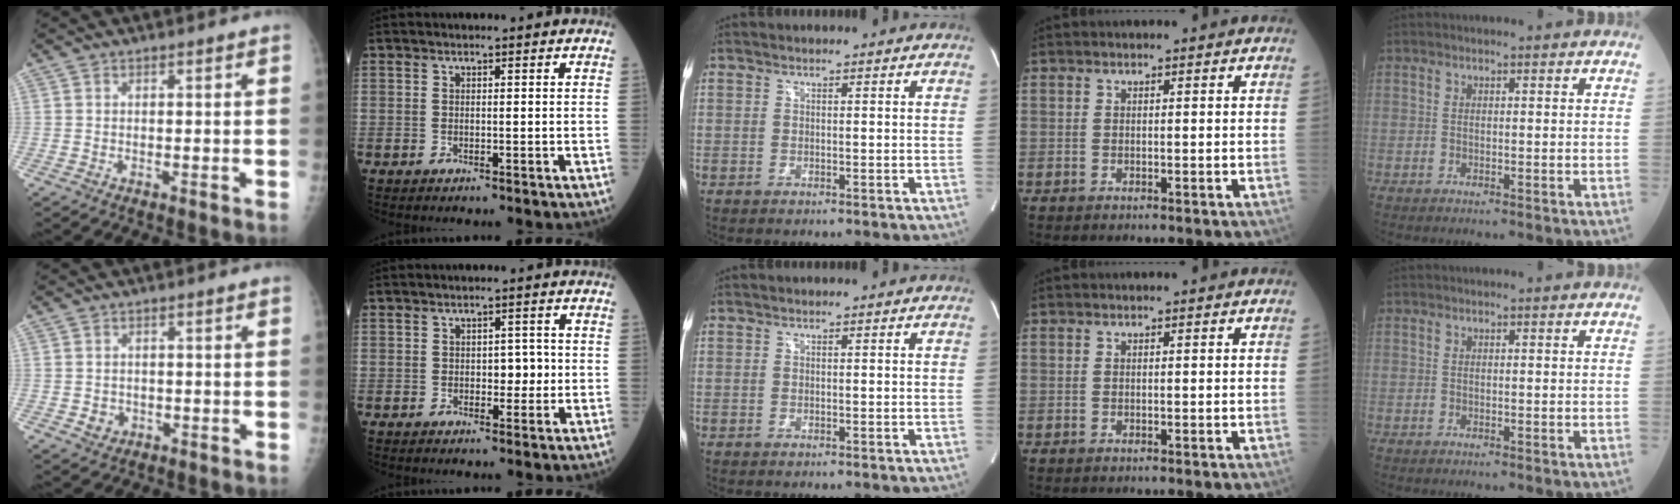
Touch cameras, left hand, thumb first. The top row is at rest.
{"thumb": {"total": 2.3, "force": [-0.7, 2.1, 0.6], "torque": [0.000, 0.004, -0.004]}, "index": {"total": 2.8, "force": [-0.4, 1.6, 2.2], "torque": [-0.022, 0.001, -0.007]}}